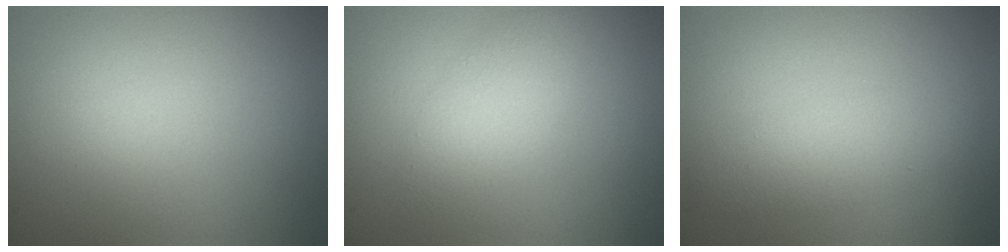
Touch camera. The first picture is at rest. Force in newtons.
{"total": 2.2, "press": 2.2, "slide": 0.0}
{"total": 2.7, "press": 2.7, "slide": 0.0}